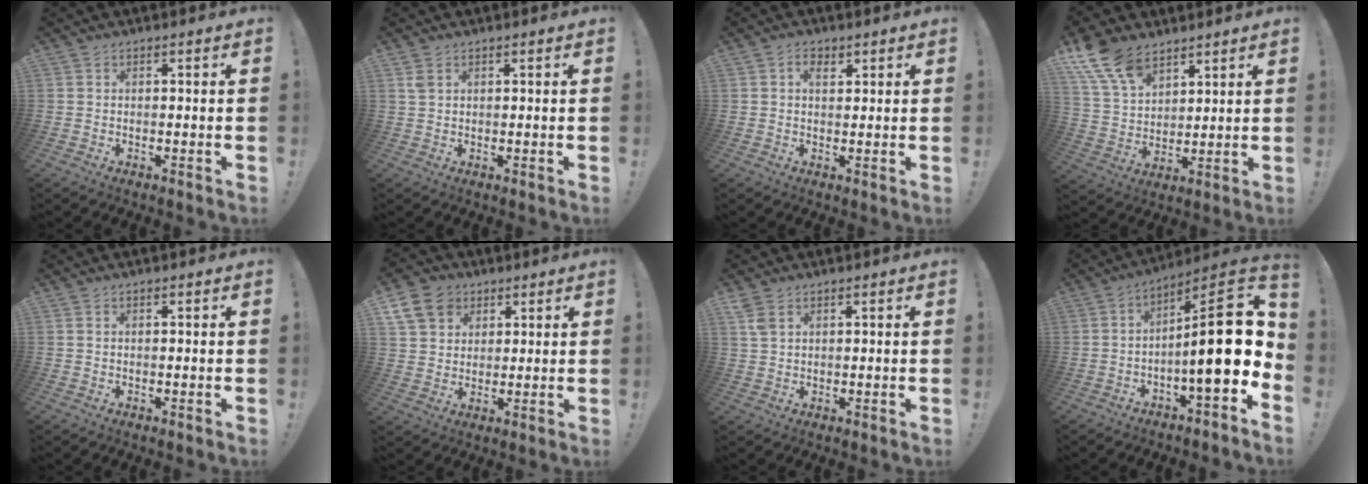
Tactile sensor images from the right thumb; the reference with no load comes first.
{"total": 2.1, "force": [1.2, 1.2, 1.2], "torque": [-0.016, -0.002, 0.021]}
{"total": 2.9, "force": [1.3, 1.7, 1.9], "torque": [-0.017, -0.004, 0.019]}
{"total": 13.0, "force": [8.9, 7.2, 6.1], "torque": [-0.124, -0.046, 0.173]}
{"total": 0.0}
{"total": 11.0, "force": [5.3, 8.6, 4.3], "torque": [-0.069, -0.021, 0.109]}
{"total": 3.7, "force": [2.3, 2.1, 2.1], "torque": [-0.044, -0.005, 0.045]}
{"total": 20.6, "force": [-0.8, 5.7, 19.8], "torque": [-0.288, 0.006, -0.011]}